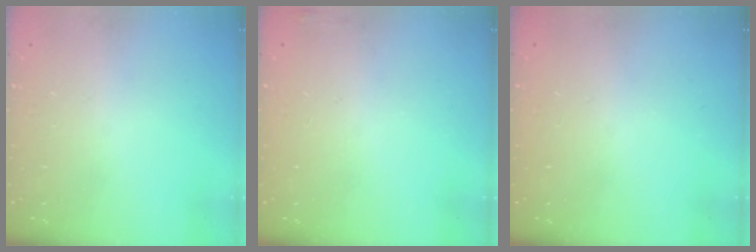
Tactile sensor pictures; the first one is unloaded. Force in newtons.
{"total": 3.9, "press": 3.6, "slide": 1.5}
{"total": 0.0}